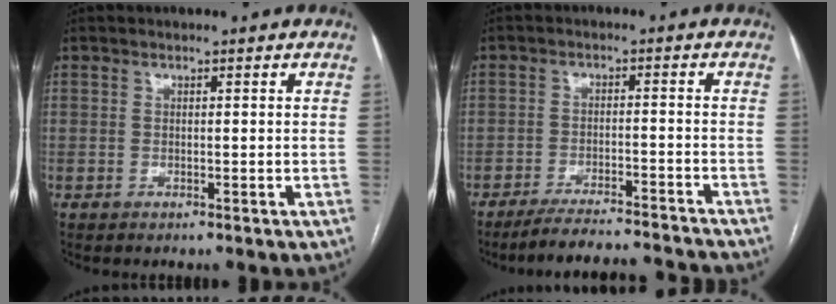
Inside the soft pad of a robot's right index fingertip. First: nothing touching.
{"total": 13.3, "force": [-12.8, 0.6, 3.8], "torque": [-0.054, 0.001, -0.178]}